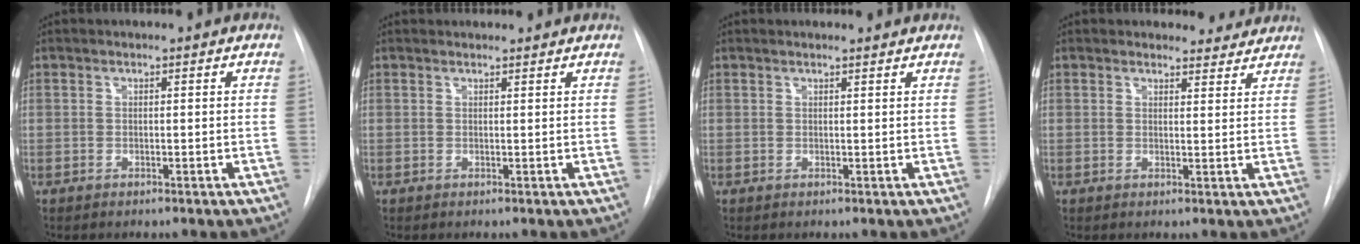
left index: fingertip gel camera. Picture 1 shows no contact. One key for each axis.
{"total": 3.6, "fx": 3.5, "fy": 0.6, "fz": 0.5, "tx": -0.009, "ty": 0.028, "tz": 0.044}
{"total": 2.9, "fx": 2.9, "fy": 0.1, "fz": 0.4, "tx": -0.011, "ty": 0.010, "tz": 0.030}
{"total": 3.9, "fx": 3.6, "fy": 1.3, "fz": -0.4, "tx": 0.010, "ty": -0.008, "tz": 0.033}